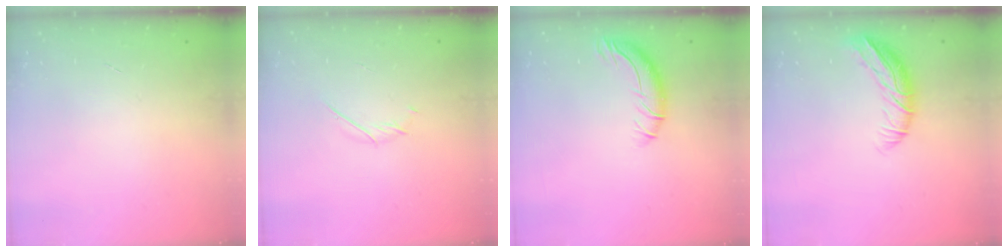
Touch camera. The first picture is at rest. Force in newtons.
{"total": 2.0, "press": 2.0, "slide": 0.6}
{"total": 8.7, "press": 8.6, "slide": 1.1}
{"total": 9.4, "press": 9.1, "slide": 2.4}